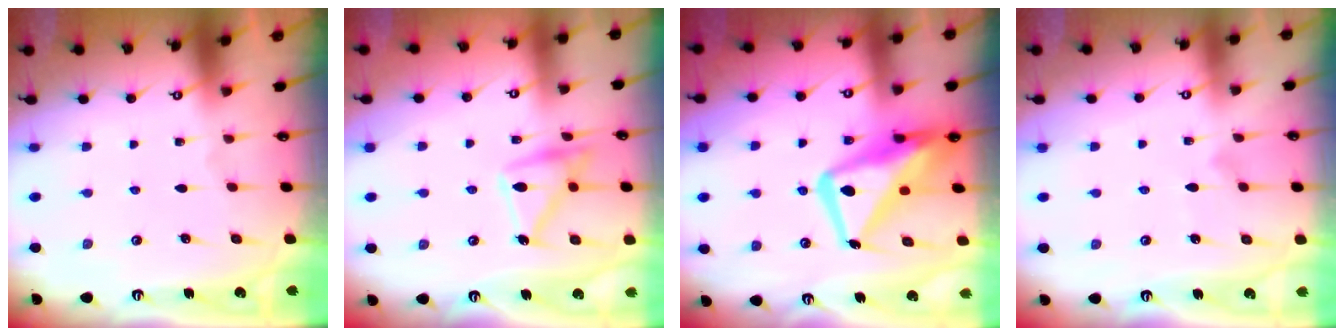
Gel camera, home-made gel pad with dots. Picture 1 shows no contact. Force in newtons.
{"total": 15.3, "press": 15.3, "slide": 1.1}
{"total": 17.7, "press": 17.6, "slide": 1.7}
{"total": 8.0, "press": 7.9, "slide": 0.4}